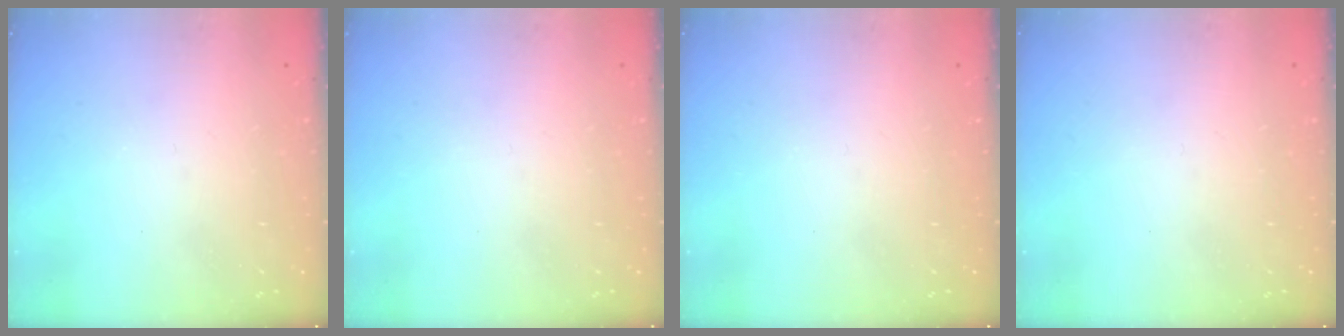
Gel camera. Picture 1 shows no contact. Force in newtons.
{"total": 0.0}
{"total": 0.0}
{"total": 0.0}